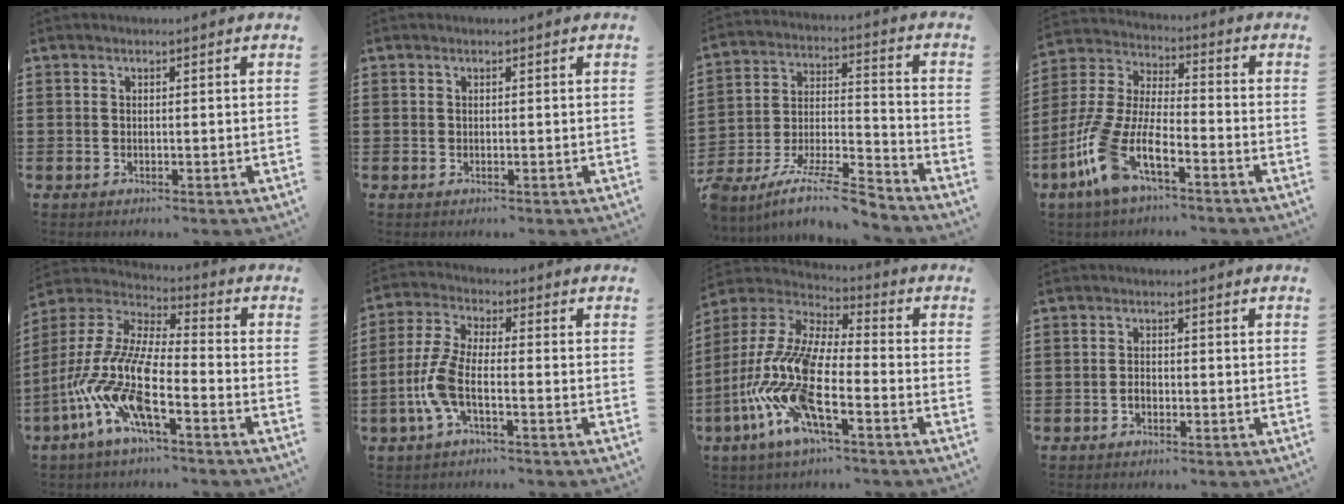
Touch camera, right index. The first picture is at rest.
{"total": 0.0}
{"total": 9.9, "force": [-8.8, 0.8, 4.4], "torque": [-0.079, 0.015, -0.174]}
{"total": 10.3, "force": [-6.2, 3.0, 7.6], "torque": [-0.205, -0.025, -0.132]}
{"total": 12.4, "force": [-7.4, 2.9, 9.4], "torque": [-0.246, -0.023, -0.162]}
{"total": 7.1, "force": [-2.7, 2.3, 6.1], "torque": [-0.161, -0.018, -0.058]}
{"total": 14.2, "force": [-7.1, 3.8, 11.8], "torque": [-0.286, -0.017, -0.150]}
{"total": 1.4, "force": [-0.8, 0.7, 0.9], "torque": [-0.020, 0.000, -0.015]}